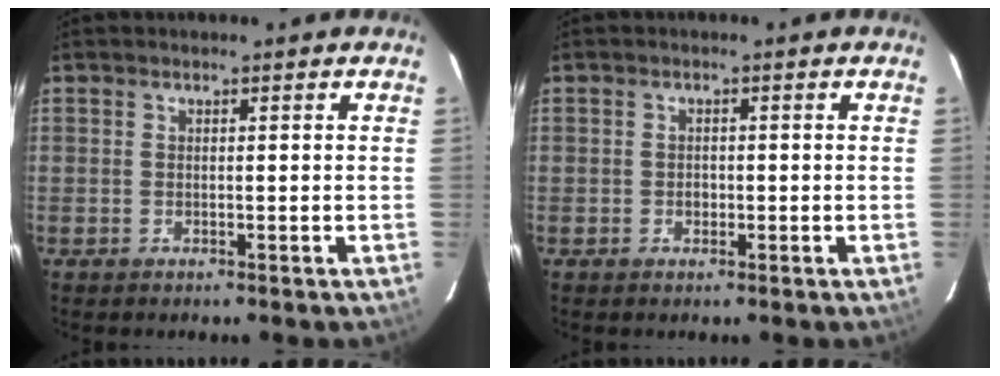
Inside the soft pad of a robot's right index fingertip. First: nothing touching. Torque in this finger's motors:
{"motor_torque": [0.00, 0.16, 0.07, 0.00]}